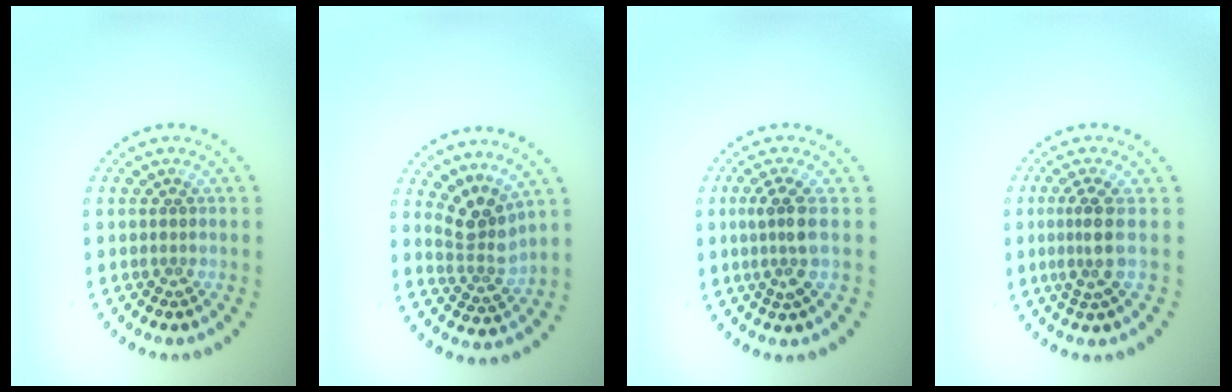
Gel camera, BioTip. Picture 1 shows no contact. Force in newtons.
{"total": 3.3, "press": 2.3, "slide": 2.4}
{"total": 2.9, "press": 2.4, "slide": 1.6}
{"total": 2.6, "press": 2.0, "slide": 1.8}